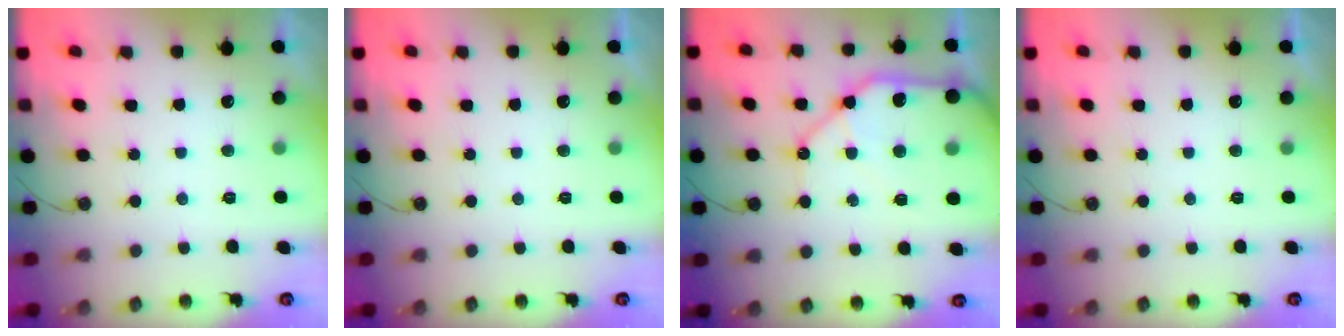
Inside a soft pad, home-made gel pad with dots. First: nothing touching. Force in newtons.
{"total": 0.6, "press": 0.5, "slide": 0.2}
{"total": 15.8, "press": 15.7, "slide": 2.0}
{"total": 0.6, "press": 0.5, "slide": 0.2}